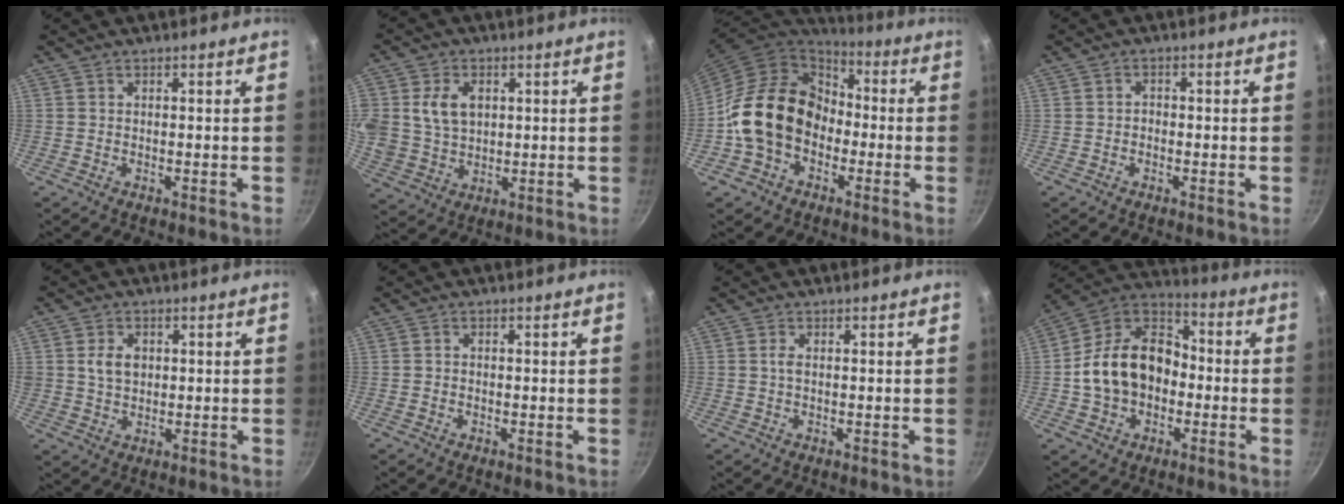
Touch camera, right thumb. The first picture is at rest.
{"total": 9.9, "force": [2.3, 7.6, 6.0], "torque": [-0.101, -0.004, 0.047]}
{"total": 17.0, "force": [-2.7, 13.5, 10.0], "torque": [-0.140, 0.050, -0.055]}
{"total": 1.3, "force": [-0.6, 1.0, 0.7], "torque": [-0.008, 0.008, -0.012]}
{"total": 4.7, "force": [0.8, 3.6, 2.9], "torque": [-0.038, 0.003, 0.016]}
{"total": 0.6, "force": [-0.3, 0.5, 0.3], "torque": [-0.007, 0.003, -0.005]}
{"total": 1.1, "force": [0.0, 0.4, 1.0], "torque": [-0.021, 0.002, -0.001]}
{"total": 17.4, "force": [-2.1, 12.9, 11.5], "torque": [-0.173, 0.051, -0.051]}